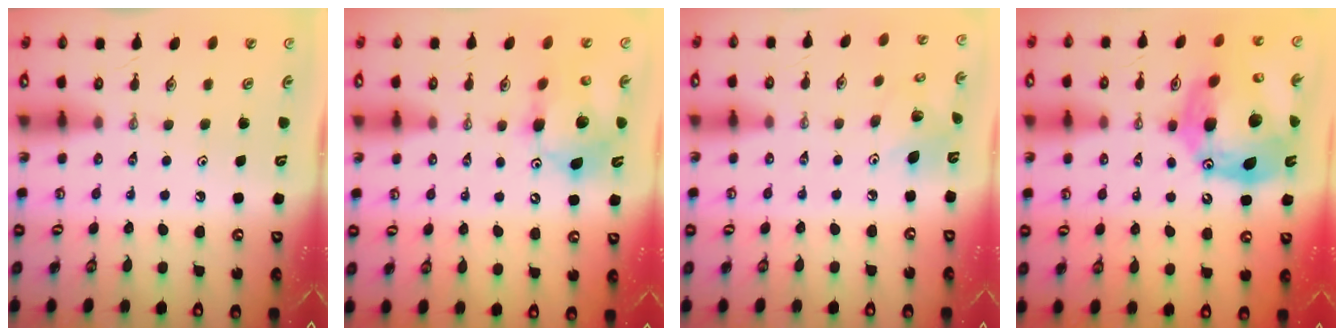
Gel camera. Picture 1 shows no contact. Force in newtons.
{"total": 12.9, "press": 12.6, "slide": 2.9}
{"total": 9.0, "press": 9.0, "slide": 0.3}
{"total": 23.3, "press": 23.2, "slide": 2.2}